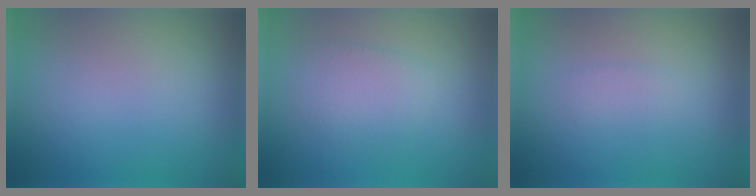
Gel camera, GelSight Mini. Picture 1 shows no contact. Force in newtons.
{"total": 2.3, "press": 2.3, "slide": 0.1}
{"total": 0.9, "press": 0.9, "slide": 0.0}